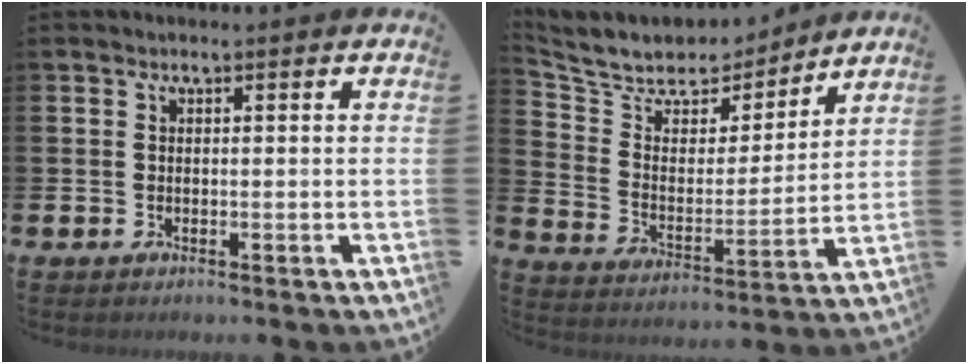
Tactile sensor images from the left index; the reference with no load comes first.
{"total": 7.6, "force": [6.8, 3.2, 0.9], "torque": [-0.065, -0.048, 0.121]}